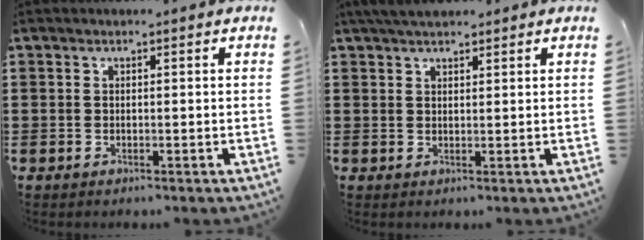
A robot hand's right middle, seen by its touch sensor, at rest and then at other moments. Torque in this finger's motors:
{"motor_torque": [0.02, -0.11, 0.26, 0.09]}